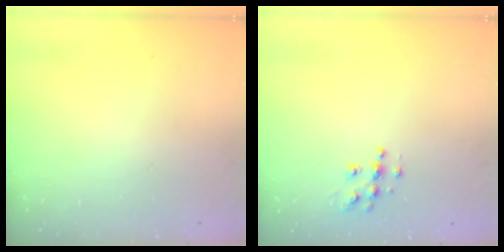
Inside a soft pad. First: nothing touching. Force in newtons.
{"total": 7.6, "press": 7.6, "slide": 0.4}